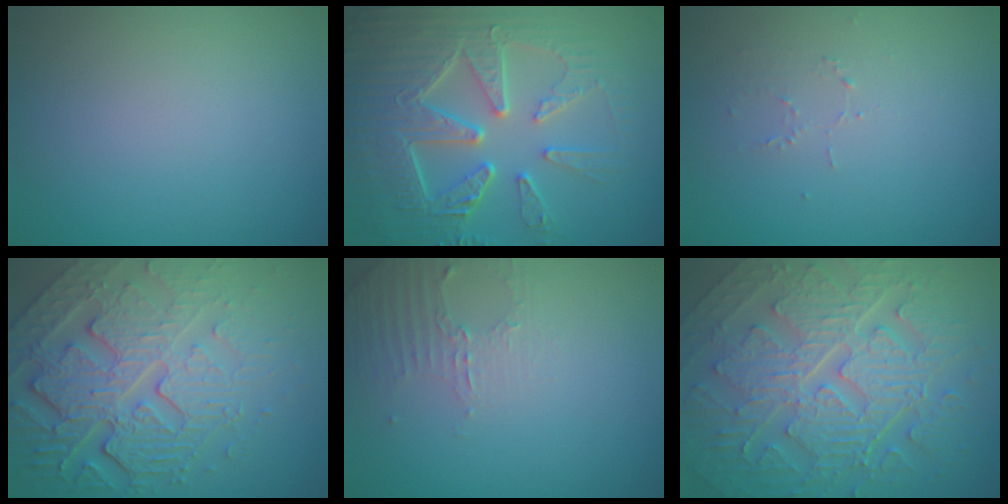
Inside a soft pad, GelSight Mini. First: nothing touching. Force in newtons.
{"total": 8.6, "press": 6.4, "slide": 5.8}
{"total": 0.7, "press": 0.4, "slide": 0.6}
{"total": 8.2, "press": 5.8, "slide": 5.7}
{"total": 2.2, "press": 2.1, "slide": 0.6}
{"total": 10.2, "press": 7.0, "slide": 7.5}